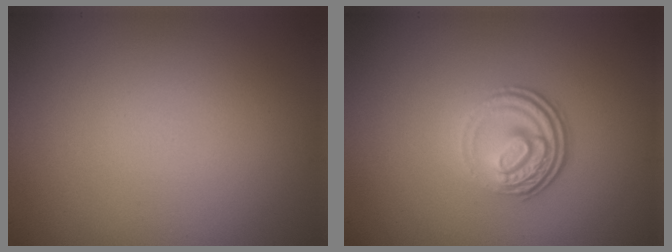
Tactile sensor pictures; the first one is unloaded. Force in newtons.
{"total": 3.6, "press": 2.5, "slide": 2.7}